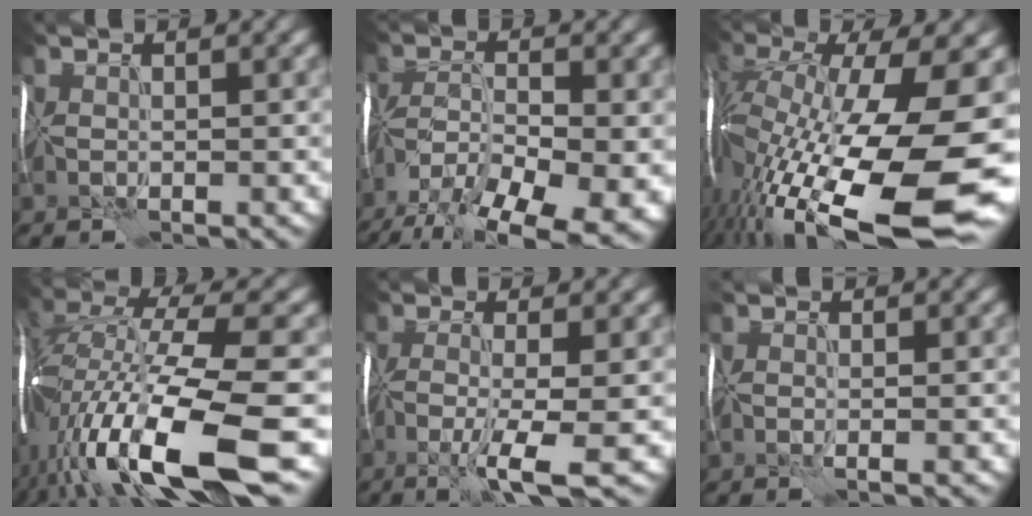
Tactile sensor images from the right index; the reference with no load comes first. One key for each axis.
{"total": 14.2, "fx": -9.8, "fy": 6.0, "fz": 8.3, "tx": -0.143, "ty": -0.017, "tz": -0.126}
{"total": 17.1, "fx": -6.5, "fy": 5.2, "fz": 14.9, "tx": -0.281, "ty": -0.015, "tz": -0.103}
{"total": 13.8, "fx": -4.4, "fy": 4.1, "fz": 12.5, "tx": -0.249, "ty": -0.004, "tz": -0.063}
{"total": 6.7, "fx": -3.5, "fy": 1.2, "fz": 5.6, "tx": -0.107, "ty": -0.005, "tz": -0.061}
{"total": 1.1, "fx": -0.3, "fy": 0.4, "fz": 1.0, "tx": -0.007, "ty": 0.000, "tz": -0.002}